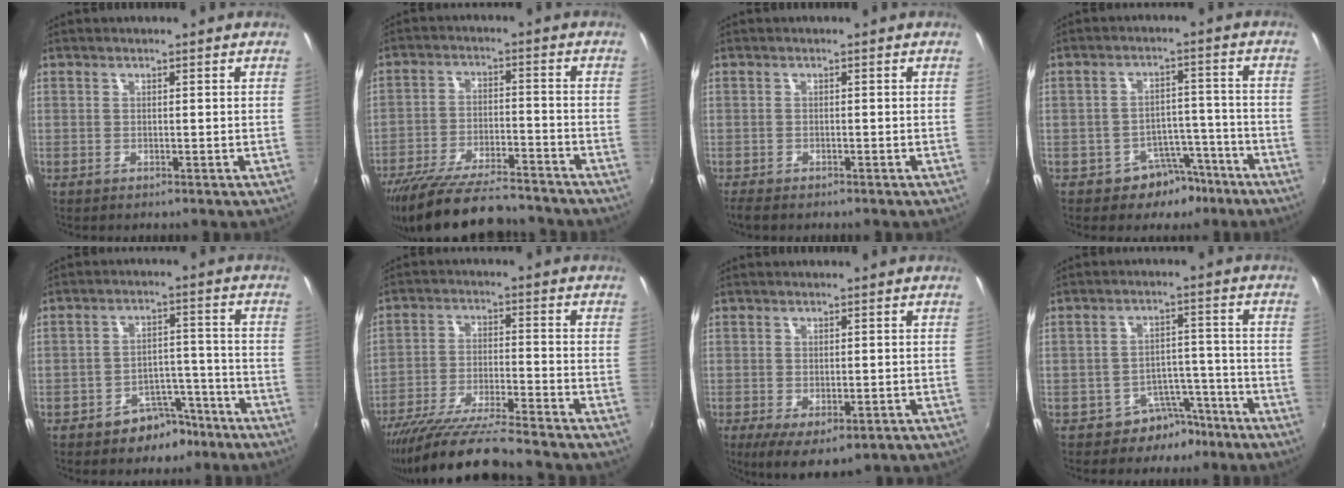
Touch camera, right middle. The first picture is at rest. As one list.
[{"total": 18.0, "force": [-15.6, 3.8, 8.0], "torque": [-0.163, -0.028, -0.247]}, {"total": 2.9, "force": [-2.5, 0.8, 1.2], "torque": [-0.026, -0.019, -0.041]}, {"total": 7.4, "force": [-5.1, 4.9, 2.1], "torque": [-0.041, 0.027, -0.060]}, {"total": 7.8, "force": [-5.4, 4.9, 2.7], "torque": [-0.054, 0.027, -0.064]}, {"total": 13.6, "force": [-12.0, 0.0, 6.3], "torque": [-0.134, -0.027, -0.213]}, {"total": 6.3, "force": [-2.3, 3.4, 4.8], "torque": [-0.086, -0.029, -0.029]}, {"total": 6.7, "force": [-4.9, 4.3, 1.3], "torque": [-0.023, 0.029, -0.063]}]